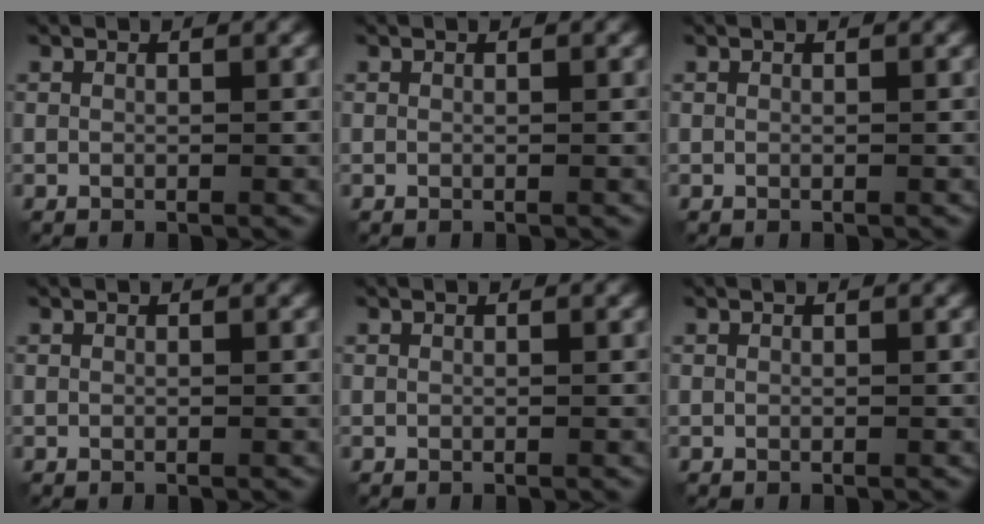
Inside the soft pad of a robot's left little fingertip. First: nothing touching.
{"total": 0.0}
{"total": 0.0}
{"total": 0.0}
{"total": 0.0}
{"total": 0.0}